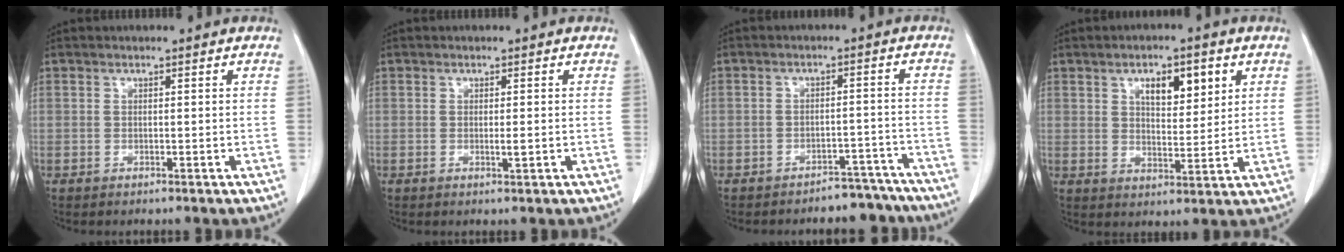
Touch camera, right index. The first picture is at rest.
{"total": 1.0, "force": [-0.1, 0.1, 1.0], "torque": [-0.016, -0.003, -0.001]}
{"total": 6.5, "force": [-5.9, 2.6, 0.0], "torque": [0.025, 0.033, -0.075]}
{"total": 7.1, "force": [3.2, 2.9, 5.6], "torque": [-0.087, 0.004, 0.054]}